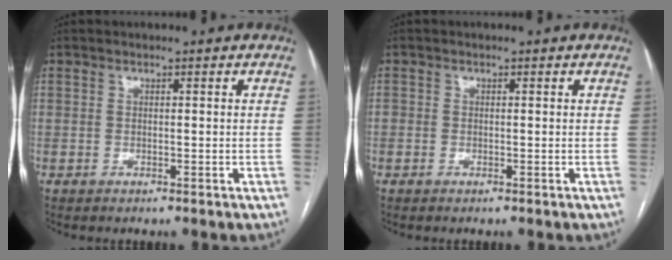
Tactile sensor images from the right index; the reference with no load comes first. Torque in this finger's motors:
{"motor_torque": [0.14, 0.00, 0.00, 0.02]}